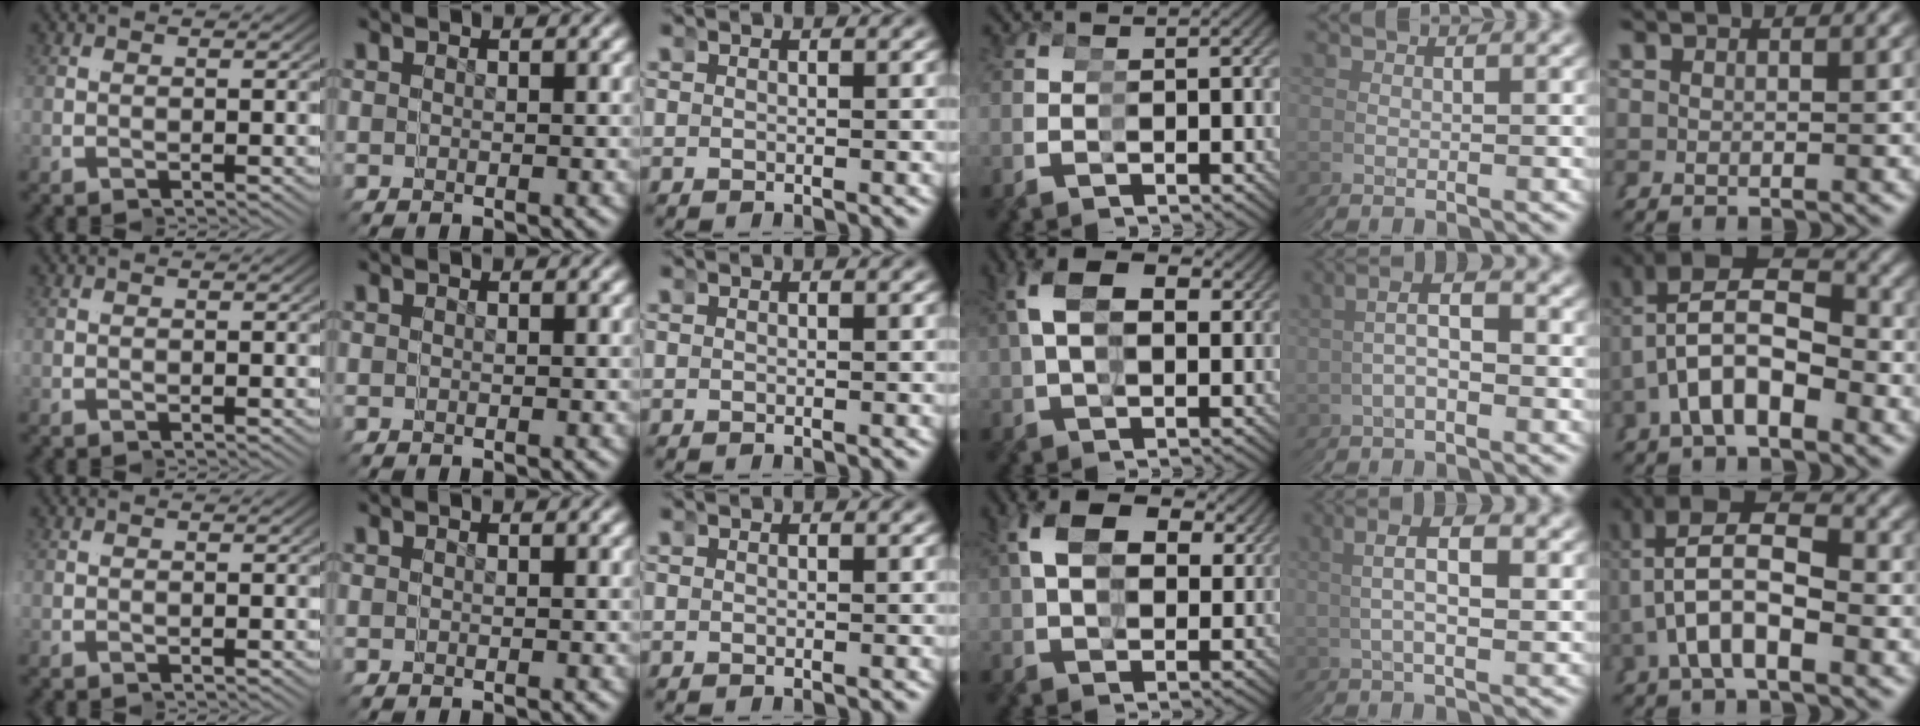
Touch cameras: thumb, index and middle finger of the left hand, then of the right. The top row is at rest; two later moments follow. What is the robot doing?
{"motion": "grasp_and_lifting", "object": "bandage"}